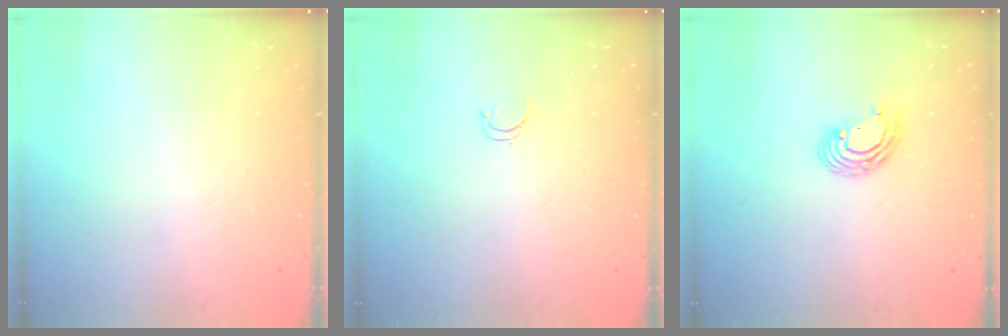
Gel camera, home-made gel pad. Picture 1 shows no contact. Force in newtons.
{"total": 3.1, "press": 3.1, "slide": 0.4}
{"total": 6.7, "press": 6.6, "slide": 0.7}